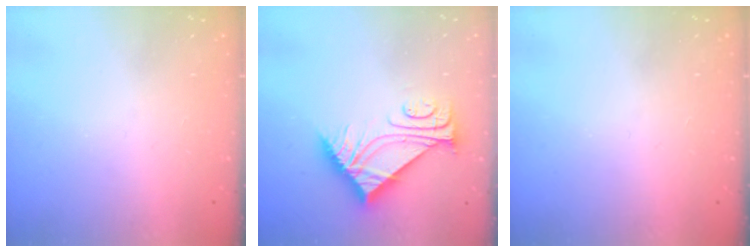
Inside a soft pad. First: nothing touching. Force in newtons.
{"total": 9.4, "press": 9.4, "slide": 0.2}
{"total": 0.0}